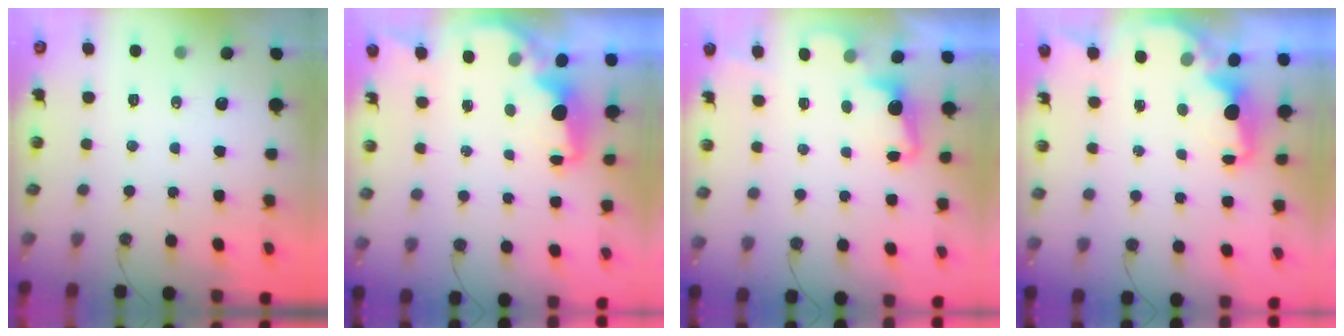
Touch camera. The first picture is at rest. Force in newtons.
{"total": 3.1, "press": 3.1, "slide": 0.6}
{"total": 2.2, "press": 2.0, "slide": 1.0}
{"total": 2.3, "press": 2.1, "slide": 0.8}